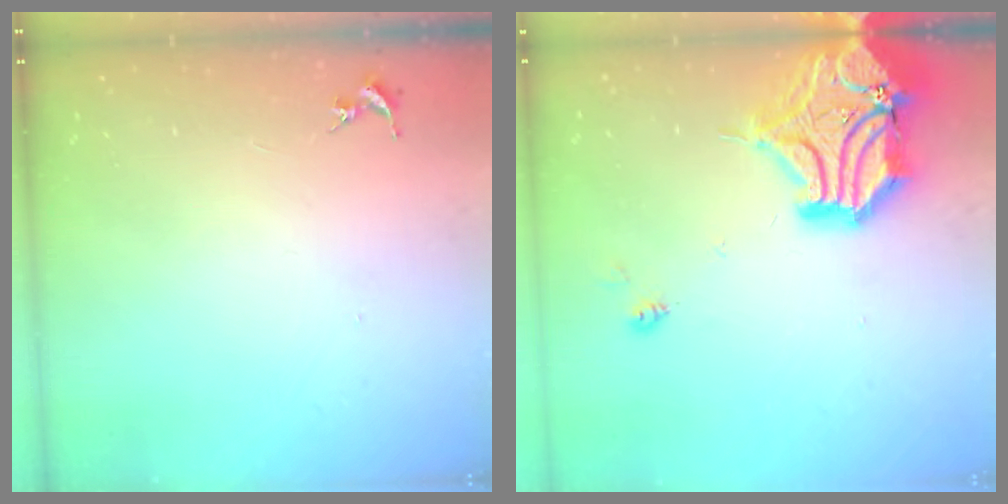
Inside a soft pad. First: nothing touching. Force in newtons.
{"total": 20.7, "press": 20.5, "slide": 3.1}